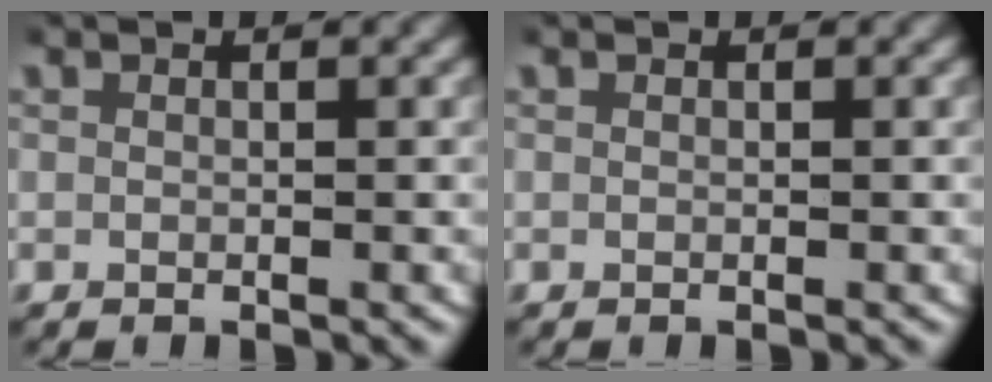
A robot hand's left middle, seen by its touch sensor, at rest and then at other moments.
{"total": 0.0}